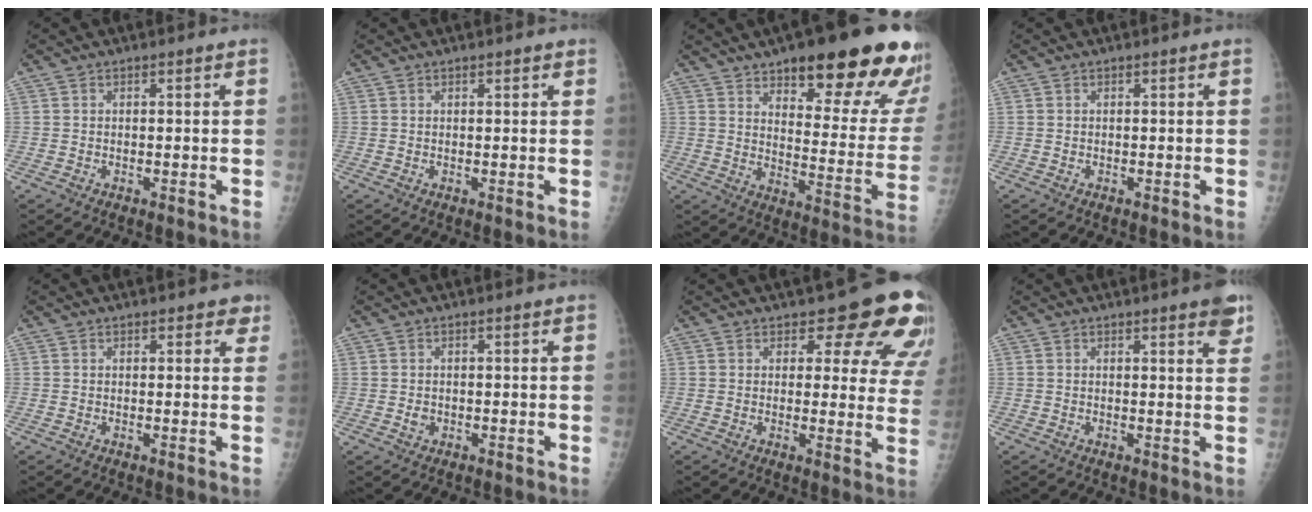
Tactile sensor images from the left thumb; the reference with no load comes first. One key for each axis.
{"total": 1.2, "fx": 0.8, "fy": 0.4, "fz": 0.7, "tx": -0.009, "ty": -0.002, "tz": 0.010}
{"total": 26.5, "fx": 17.1, "fy": 7.8, "fz": 18.8, "tx": -0.200, "ty": -0.072, "tz": 0.227}
{"total": 0.0}
{"total": 2.9, "fx": 2.0, "fy": 1.5, "fz": 1.6, "tx": 0.005, "ty": -0.006, "tz": 0.019}
{"total": 1.2, "fx": -0.1, "fy": 1.0, "fz": 0.6, "tx": -0.006, "ty": 0.001, "tz": 0.002}
{"total": 13.8, "fx": 10.1, "fy": 5.7, "fz": 7.5, "tx": -0.031, "ty": -0.057, "tz": 0.096}
{"total": 4.6, "fx": 2.9, "fy": 0.9, "fz": 3.5, "tx": -0.032, "ty": -0.010, "tz": 0.030}